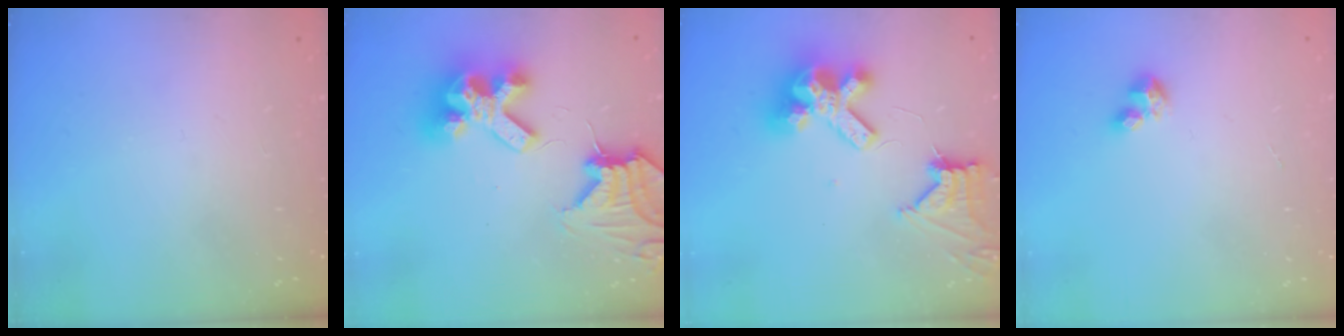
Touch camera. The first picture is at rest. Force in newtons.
{"total": 16.5, "press": 16.4, "slide": 1.7}
{"total": 12.6, "press": 12.5, "slide": 1.4}
{"total": 2.8, "press": 2.8, "slide": 0.2}